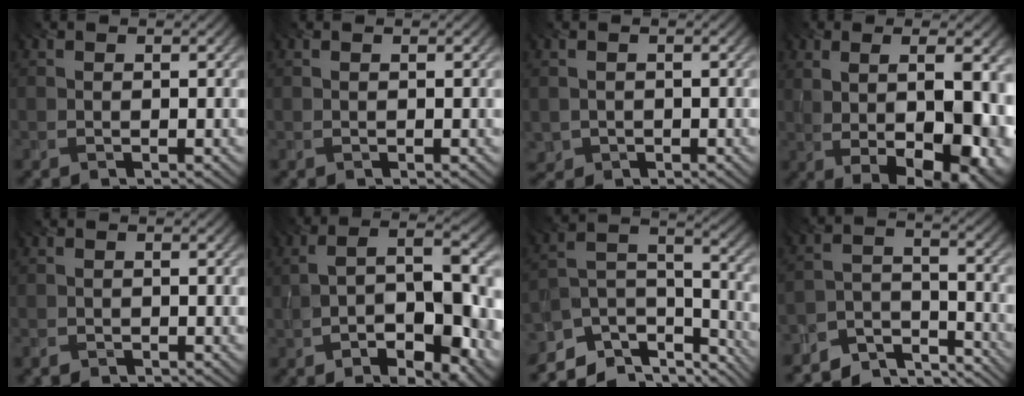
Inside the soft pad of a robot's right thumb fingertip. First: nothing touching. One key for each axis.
{"total": 0.0}
{"total": 1.5, "fx": -0.4, "fy": 1.4, "fz": 0.1, "tx": -0.002, "ty": -0.010, "tz": -0.009}
{"total": 13.4, "fx": -0.3, "fy": 5.1, "fz": 12.4, "tx": -0.155, "ty": -0.003, "tz": -0.003}
{"total": 1.1, "fx": -1.0, "fy": 0.5, "fz": 0.3, "tx": -0.006, "ty": -0.002, "tz": -0.023}
{"total": 13.7, "fx": -3.9, "fy": 5.5, "fz": 11.9, "tx": -0.176, "ty": 0.001, "tz": -0.048}
{"total": 11.1, "fx": -8.5, "fy": 4.8, "fz": 5.3, "tx": -0.116, "ty": -0.009, "tz": -0.138}
{"total": 7.9, "fx": -6.9, "fy": 2.9, "fz": 2.5, "tx": -0.044, "ty": -0.008, "tz": -0.132}